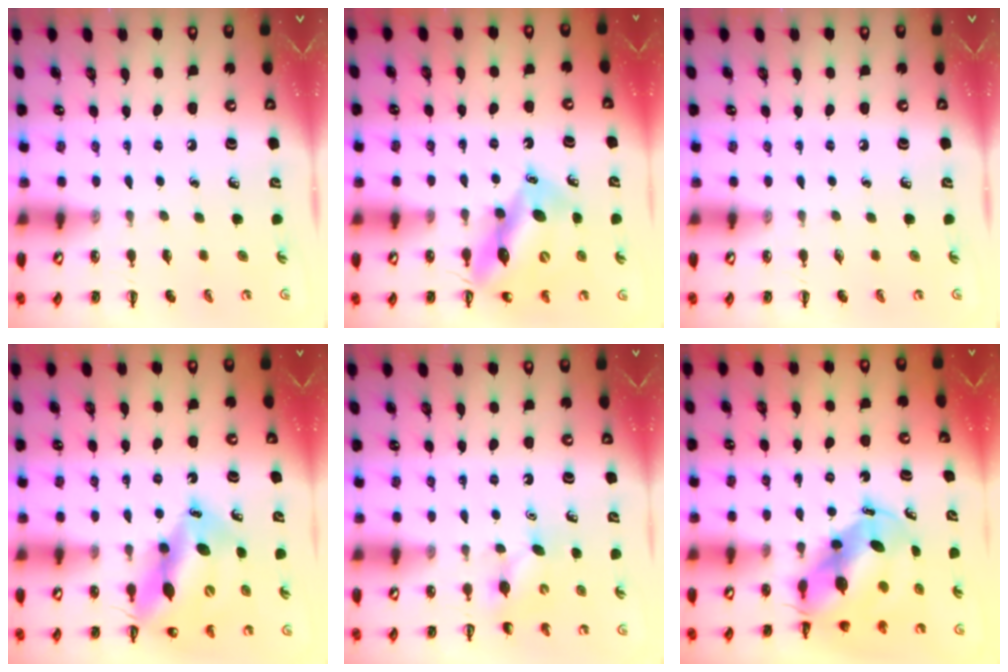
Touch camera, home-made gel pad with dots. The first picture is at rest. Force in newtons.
{"total": 12.6, "press": 12.1, "slide": 3.5}
{"total": 0.0}
{"total": 14.7, "press": 14.1, "slide": 4.2}
{"total": 4.0, "press": 3.8, "slide": 1.3}
{"total": 6.8, "press": 6.6, "slide": 1.4}